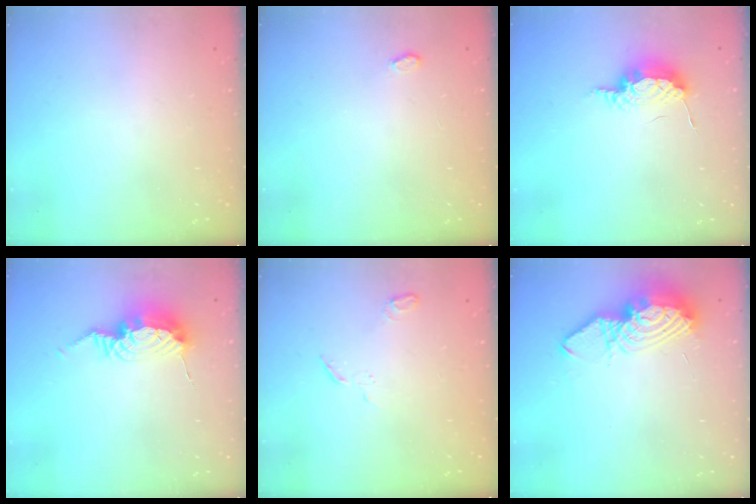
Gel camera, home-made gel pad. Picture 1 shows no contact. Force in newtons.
{"total": 3.5, "press": 3.5, "slide": 0.5}
{"total": 7.6, "press": 7.5, "slide": 1.4}
{"total": 11.2, "press": 11.1, "slide": 1.2}
{"total": 3.9, "press": 3.9, "slide": 0.5}
{"total": 14.2, "press": 14.1, "slide": 1.2}